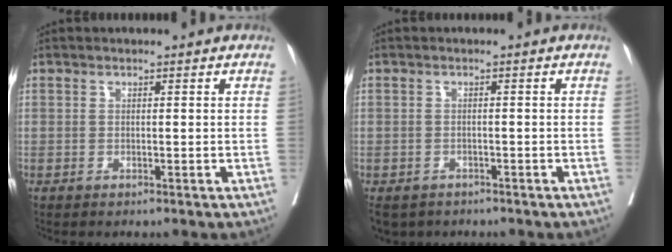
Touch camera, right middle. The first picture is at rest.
{"total": 5.3, "force": [-3.8, 3.5, 1.3], "torque": [-0.025, -0.006, -0.054]}